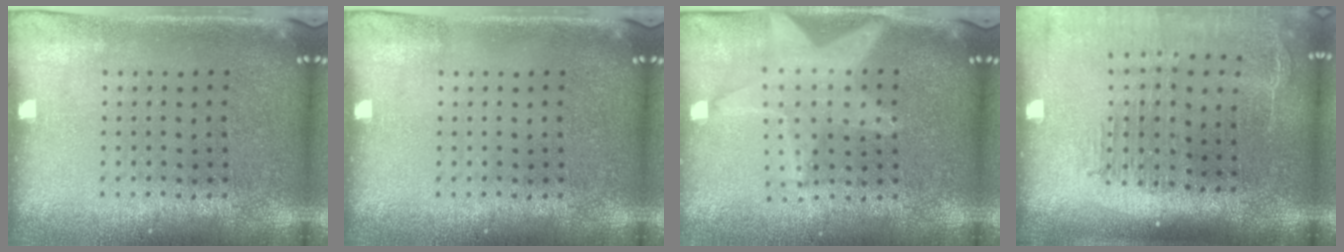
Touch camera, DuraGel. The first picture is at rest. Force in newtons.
{"total": 0.0}
{"total": 2.0, "press": 1.7, "slide": 1.0}
{"total": 2.5, "press": 2.0, "slide": 1.5}